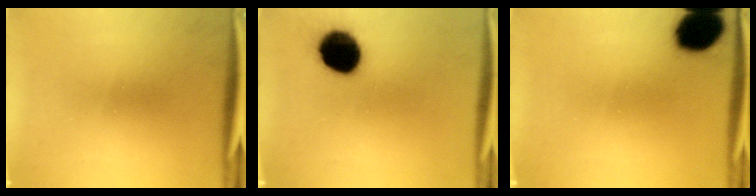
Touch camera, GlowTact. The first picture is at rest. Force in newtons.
{"total": 14.1}
{"total": 13.4}